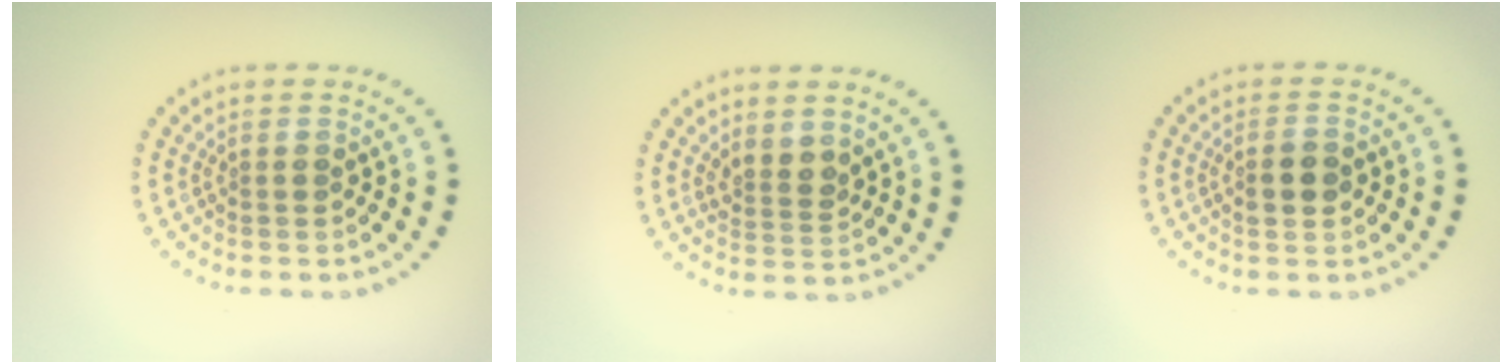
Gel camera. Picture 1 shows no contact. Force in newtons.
{"total": 2.1, "press": 1.7, "slide": 1.2}
{"total": 2.1, "press": 2.1, "slide": 0.2}